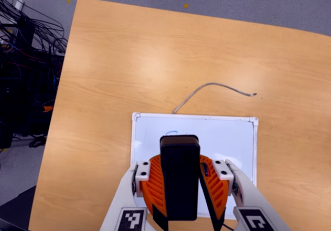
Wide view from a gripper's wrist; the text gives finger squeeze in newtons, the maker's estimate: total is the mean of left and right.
{"total": 10.3, "left": 9.7, "right": 10.9}